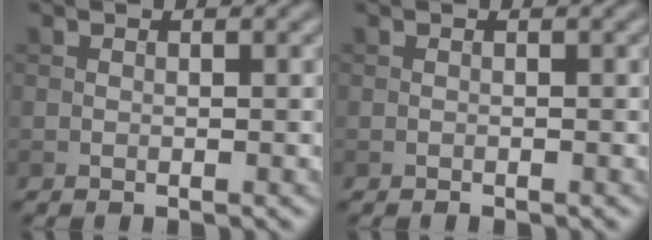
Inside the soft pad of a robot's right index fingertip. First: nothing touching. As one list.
[{"total": 0.0}]